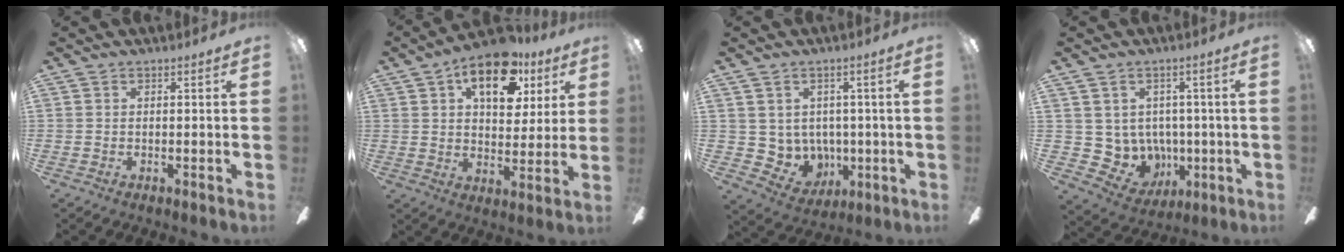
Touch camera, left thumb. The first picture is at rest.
{"total": 16.3, "force": [8.2, 8.8, 10.9], "torque": [-0.142, -0.022, 0.137]}
{"total": 6.3, "force": [2.6, 5.7, 0.8], "torque": [-0.043, -0.019, 0.061]}
{"total": 8.4, "force": [0.7, 8.1, 2.0], "torque": [-0.073, -0.022, 0.028]}